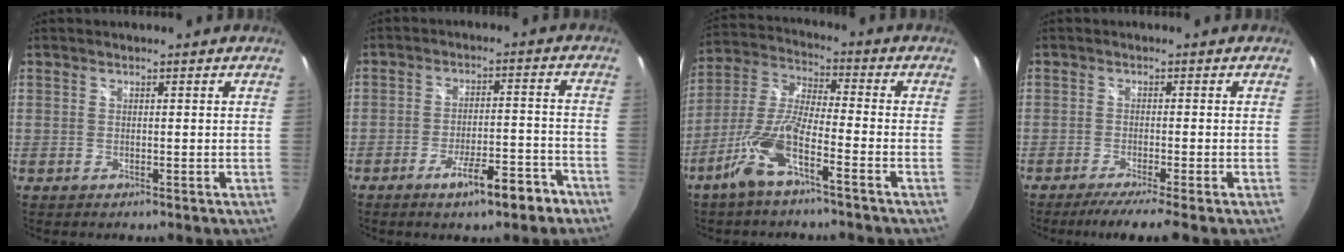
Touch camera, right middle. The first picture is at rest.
{"total": 9.0, "force": [-6.1, 1.8, 6.4], "torque": [-0.105, 0.002, -0.082]}
{"total": 10.5, "force": [-6.1, 1.7, 8.3], "torque": [-0.184, -0.003, -0.119]}
{"total": 5.1, "force": [-4.1, -1.3, 2.8], "torque": [-0.055, -0.016, -0.067]}